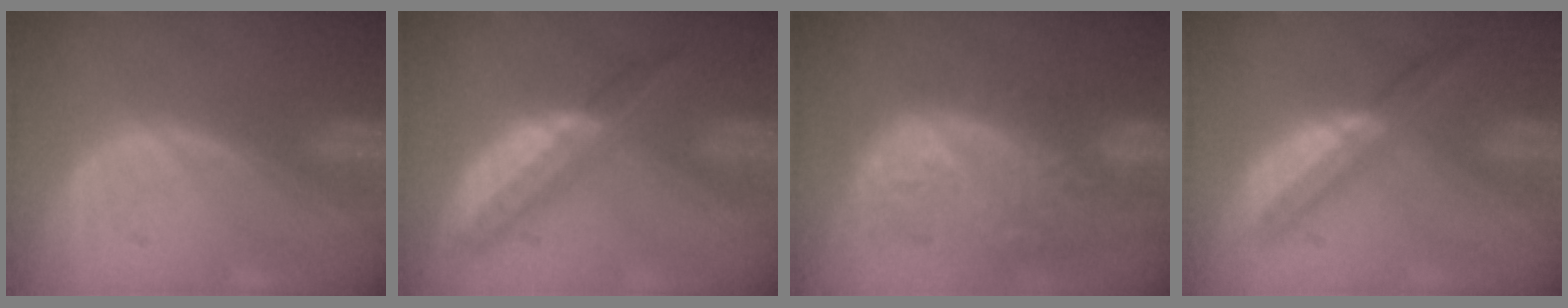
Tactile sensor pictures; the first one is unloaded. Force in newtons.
{"total": 6.5, "press": 5.7, "slide": 3.1}
{"total": 12.1, "press": 10.9, "slide": 5.4}
{"total": 5.7, "press": 5.3, "slide": 2.1}